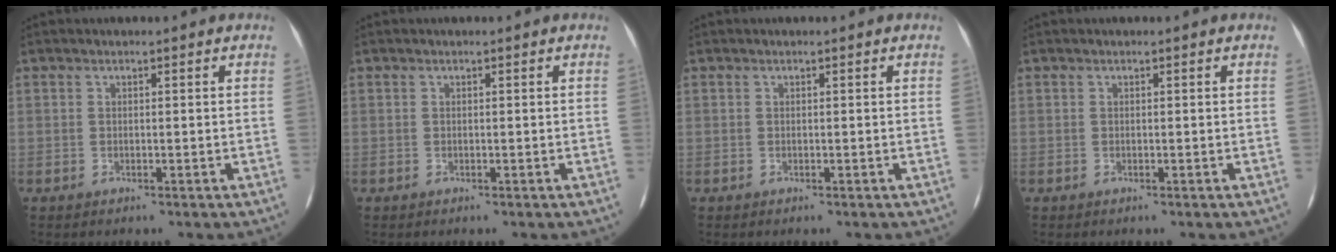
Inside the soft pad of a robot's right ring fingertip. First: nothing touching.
{"total": 0.0}
{"total": 0.0}
{"total": 0.0}